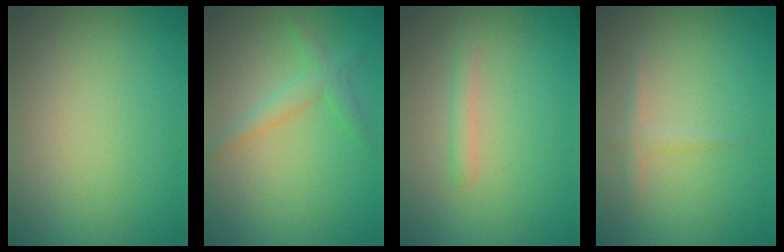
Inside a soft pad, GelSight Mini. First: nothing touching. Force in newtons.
{"total": 2.1, "press": 2.1, "slide": 0.0}
{"total": 1.4, "press": 1.4, "slide": 0.0}
{"total": 1.3, "press": 1.3, "slide": 0.0}